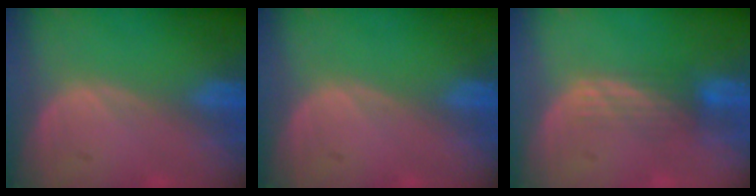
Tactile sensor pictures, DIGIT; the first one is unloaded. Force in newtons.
{"total": 0.0}
{"total": 3.5, "press": 3.1, "slide": 1.6}